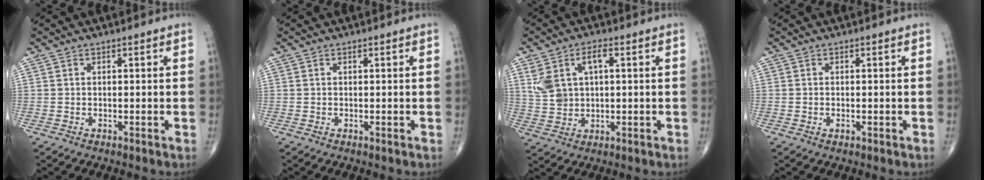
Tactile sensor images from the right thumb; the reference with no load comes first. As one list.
[{"total": 0.0}, {"total": 8.2, "force": [2.0, 5.0, 6.2], "torque": [-0.117, 0.013, 0.046]}, {"total": 0.7, "force": [-0.2, 0.4, 0.5], "torque": [-0.009, 0.000, -0.004]}]